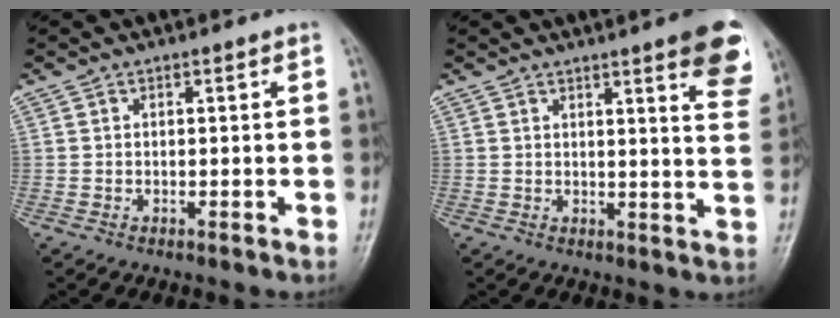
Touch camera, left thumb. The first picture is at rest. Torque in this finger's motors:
{"motor_torque": [1.54, 0.85, 1.06, -0.85, 0.02]}